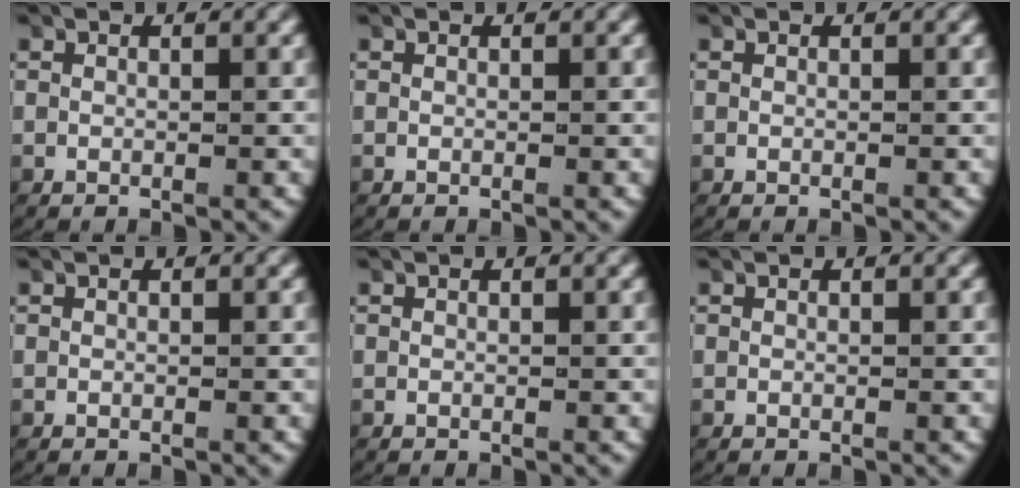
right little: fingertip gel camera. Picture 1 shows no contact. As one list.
[{"total": 0.0}, {"total": 0.0}, {"total": 0.0}, {"total": 0.0}, {"total": 0.0}]